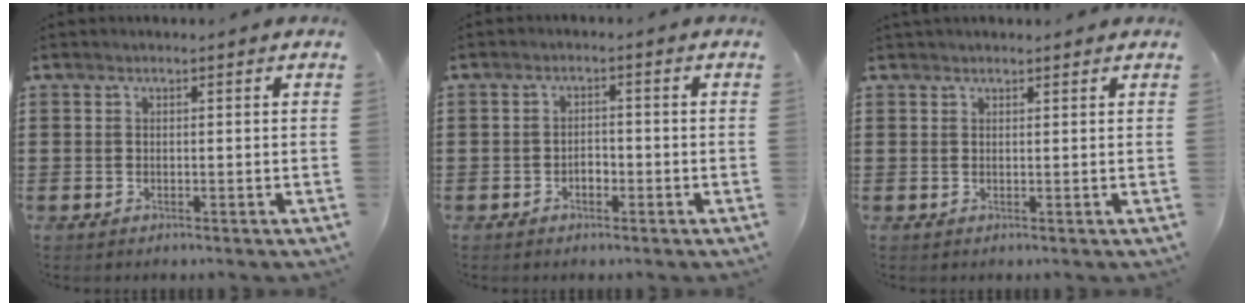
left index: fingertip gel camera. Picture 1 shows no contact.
{"total": 1.9, "force": [-0.9, 1.1, 1.3], "torque": [-0.028, 0.003, -0.019]}
{"total": 0.9, "force": [0.9, 0.2, 0.2], "torque": [-0.006, 0.000, 0.017]}